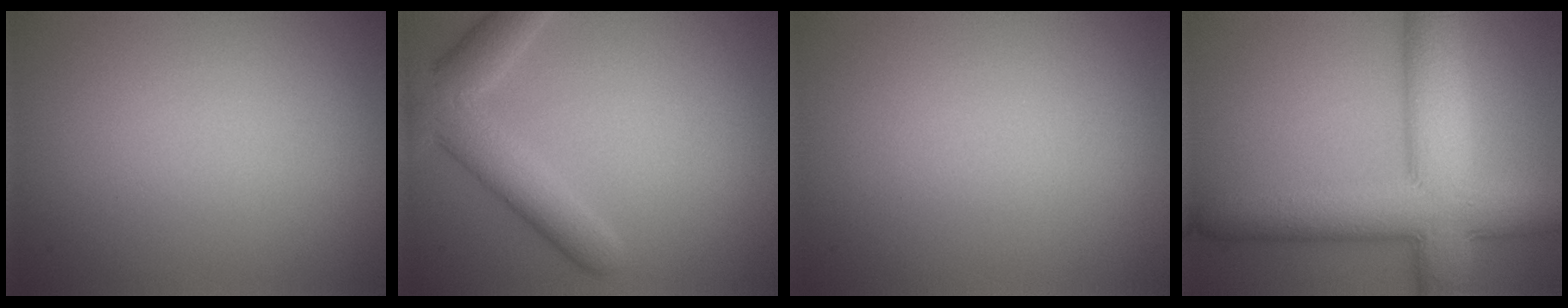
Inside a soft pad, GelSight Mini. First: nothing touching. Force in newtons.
{"total": 5.1, "press": 5.1, "slide": 0.2}
{"total": 0.0}
{"total": 10.8, "press": 10.8, "slide": 0.1}